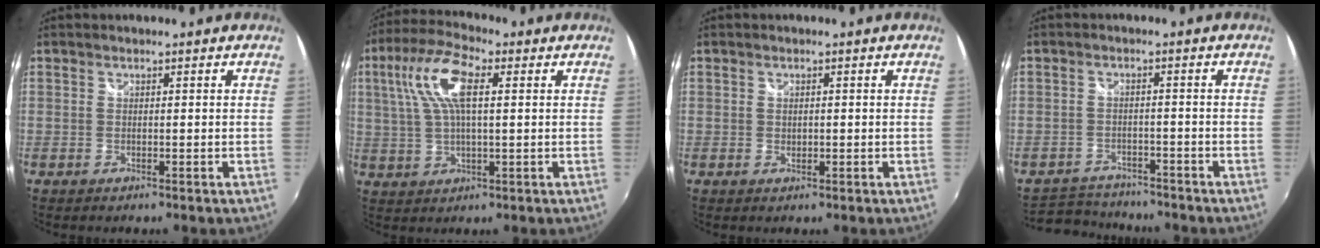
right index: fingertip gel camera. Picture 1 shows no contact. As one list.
[{"total": 11.1, "force": [3.2, 3.9, 9.9], "torque": [-0.198, 0.022, 0.058]}, {"total": 0.7, "force": [0.0, 0.6, 0.5], "torque": [-0.006, 0.002, 0.001]}, {"total": 7.2, "force": [-6.5, 3.0, 0.9], "torque": [-0.037, 0.013, -0.102]}]